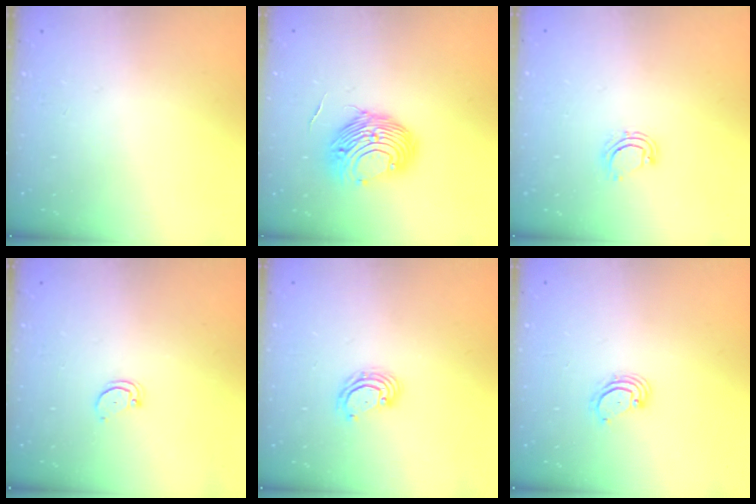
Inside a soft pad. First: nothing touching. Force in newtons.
{"total": 13.4, "press": 13.4, "slide": 0.8}
{"total": 5.4, "press": 5.4, "slide": 0.5}
{"total": 2.7, "press": 2.7, "slide": 0.2}
{"total": 4.2, "press": 4.2, "slide": 0.3}
{"total": 3.0, "press": 3.0, "slide": 0.3}